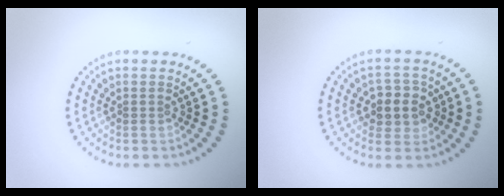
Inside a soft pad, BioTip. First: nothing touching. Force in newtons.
{"total": 3.3, "press": 3.1, "slide": 1.1}